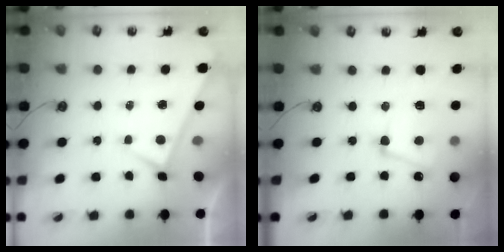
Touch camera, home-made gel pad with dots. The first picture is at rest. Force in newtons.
{"total": 6.9, "press": 6.7, "slide": 1.5}